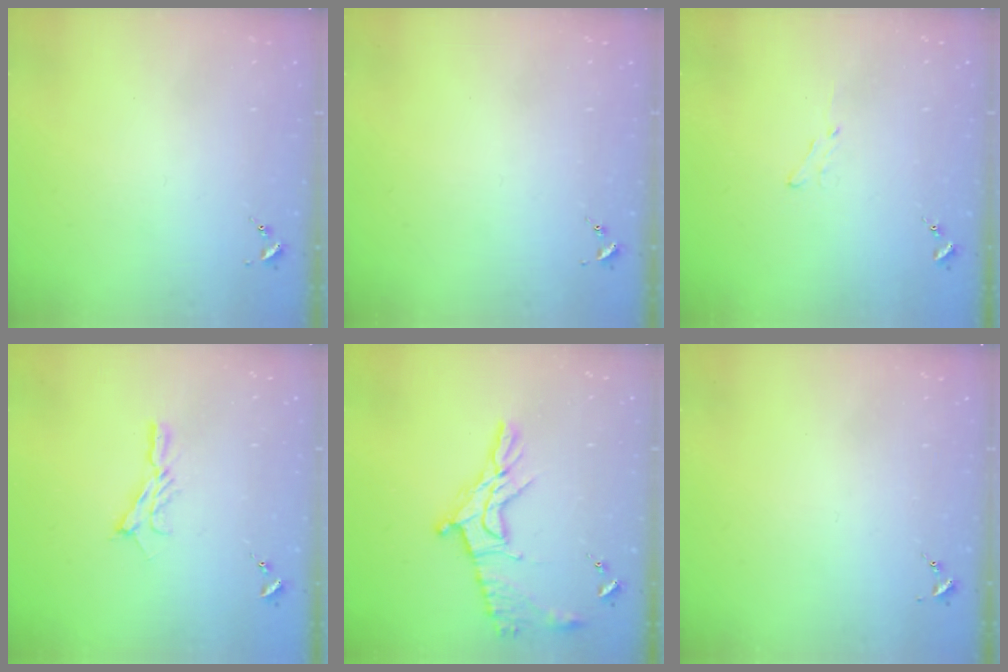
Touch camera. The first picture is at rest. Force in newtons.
{"total": 0.0}
{"total": 3.6, "press": 3.6, "slide": 0.4}
{"total": 8.3, "press": 8.3, "slide": 0.6}
{"total": 13.9, "press": 13.8, "slide": 0.9}
{"total": 0.0}